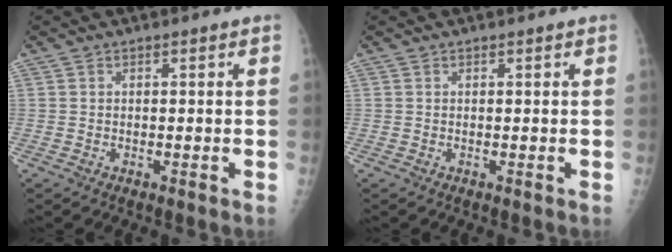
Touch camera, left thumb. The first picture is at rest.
{"total": 0.0}